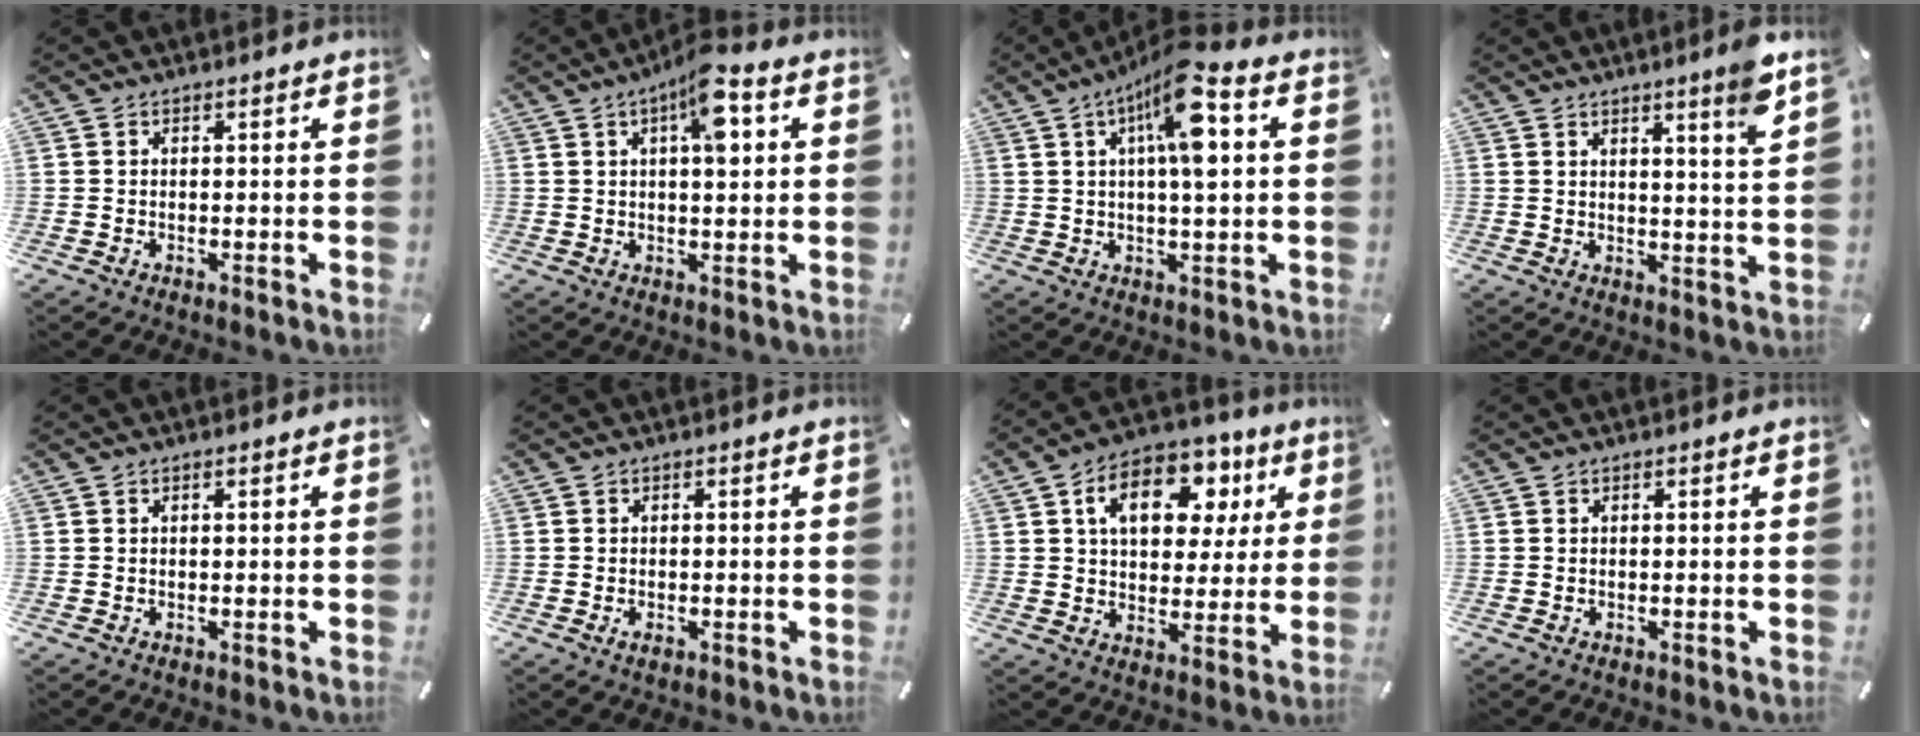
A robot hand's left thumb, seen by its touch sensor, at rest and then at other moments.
{"total": 8.4, "force": [2.9, 3.0, 7.3], "torque": [-0.104, -0.006, 0.042]}
{"total": 12.9, "force": [3.8, 3.3, 11.9], "torque": [-0.213, -0.003, 0.061]}
{"total": 8.0, "force": [5.7, -0.4, 5.5], "torque": [-0.088, -0.038, 0.091]}
{"total": 0.0}
{"total": 1.3, "force": [-0.5, 0.8, 1.0], "torque": [-0.017, 0.000, -0.009]}
{"total": 14.8, "force": [5.7, 10.0, 9.3], "torque": [-0.142, -0.006, 0.099]}
{"total": 0.0}